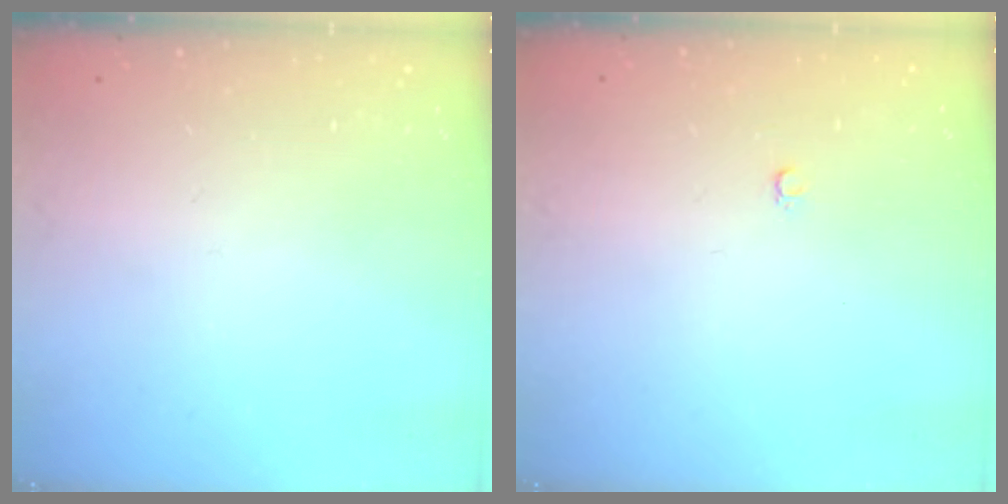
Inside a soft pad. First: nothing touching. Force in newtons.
{"total": 2.4, "press": 2.4, "slide": 0.2}